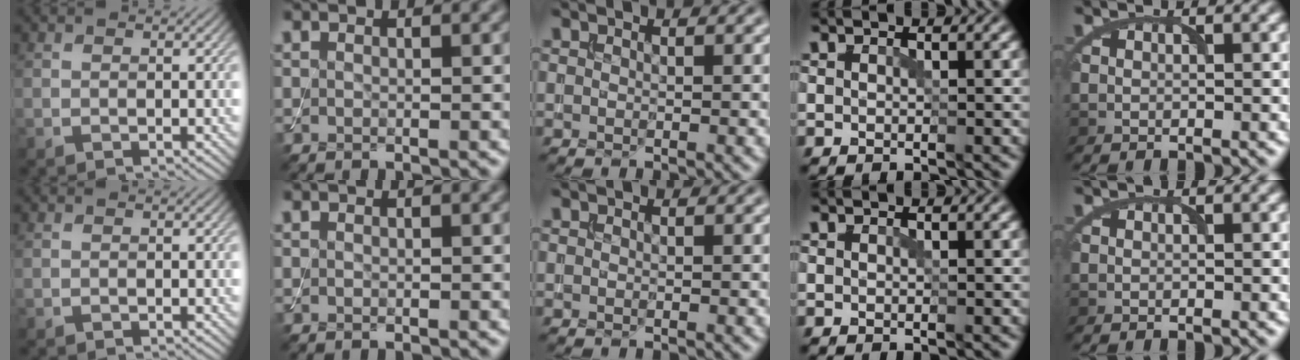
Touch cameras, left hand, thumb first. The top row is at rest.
{}